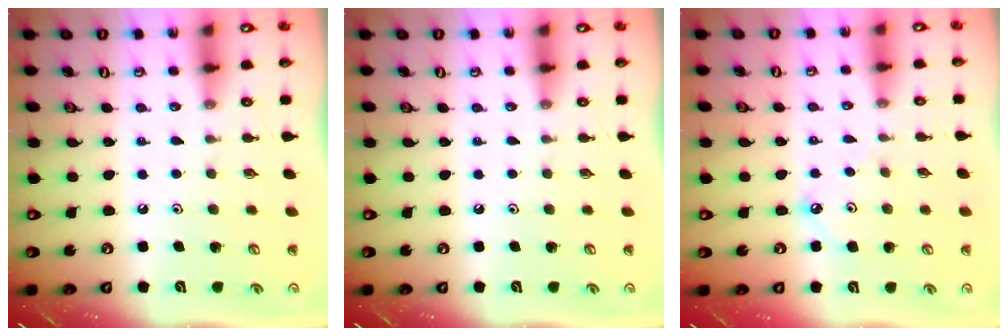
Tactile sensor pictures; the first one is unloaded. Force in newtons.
{"total": 0.0}
{"total": 4.3, "press": 4.3, "slide": 0.4}